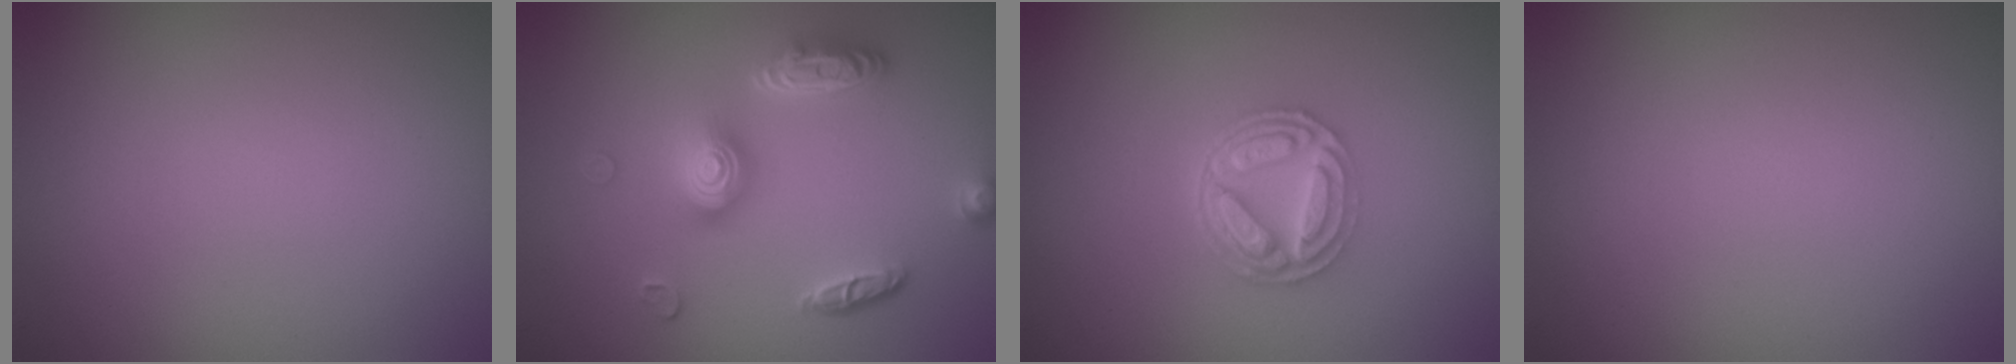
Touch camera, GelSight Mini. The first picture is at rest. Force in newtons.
{"total": 4.8, "press": 3.7, "slide": 3.0}
{"total": 4.8, "press": 3.8, "slide": 3.0}
{"total": 0.0}